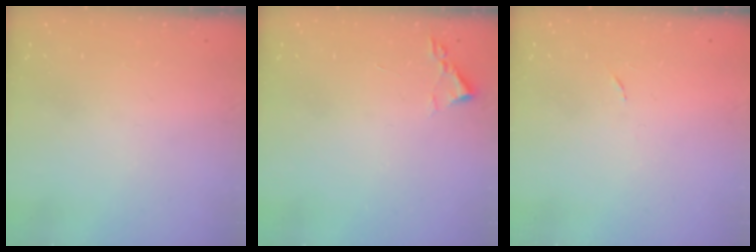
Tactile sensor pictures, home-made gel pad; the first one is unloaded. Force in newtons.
{"total": 1.8, "press": 1.8, "slide": 0.3}
{"total": 3.5, "press": 3.3, "slide": 1.2}